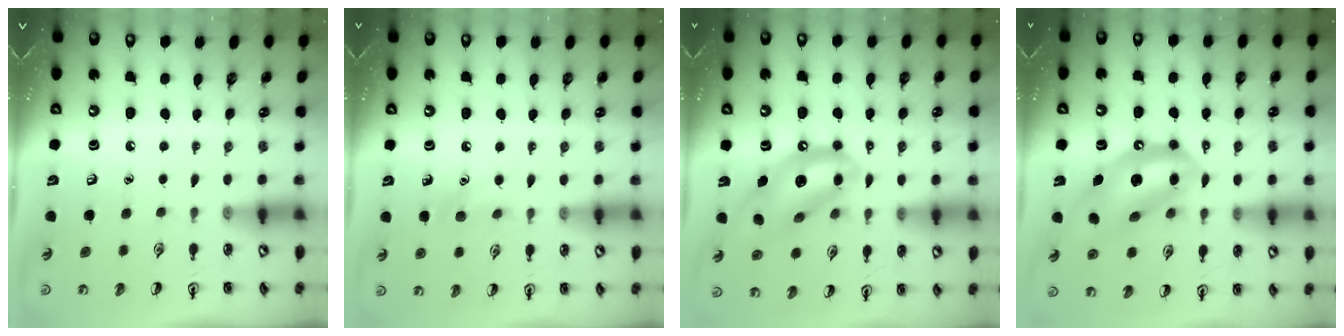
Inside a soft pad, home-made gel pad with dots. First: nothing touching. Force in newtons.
{"total": 5.7, "press": 5.5, "slide": 1.5}
{"total": 13.2, "press": 12.6, "slide": 3.9}
{"total": 13.4, "press": 13.0, "slide": 3.5}